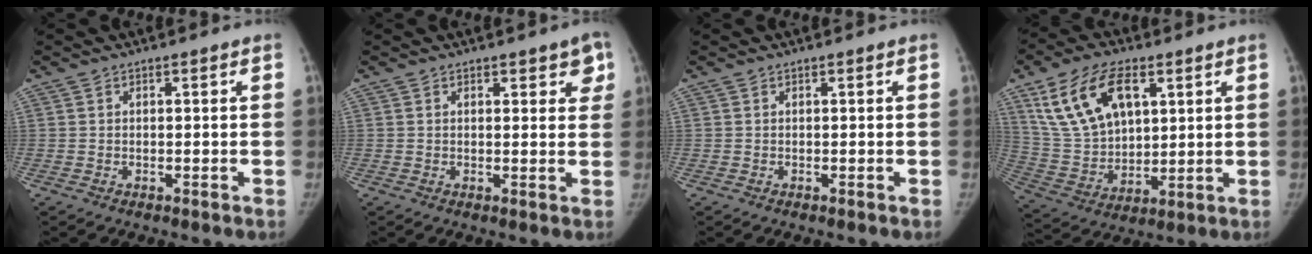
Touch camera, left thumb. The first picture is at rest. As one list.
[{"total": 4.4, "force": [2.3, 2.1, 3.1], "torque": [-0.006, -0.009, 0.023]}, {"total": 0.0}, {"total": 17.5, "force": [8.0, 10.1, 11.8], "torque": [-0.196, -0.022, 0.165]}]